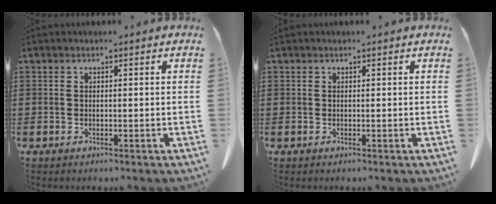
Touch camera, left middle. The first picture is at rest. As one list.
[{"total": 0.0}]